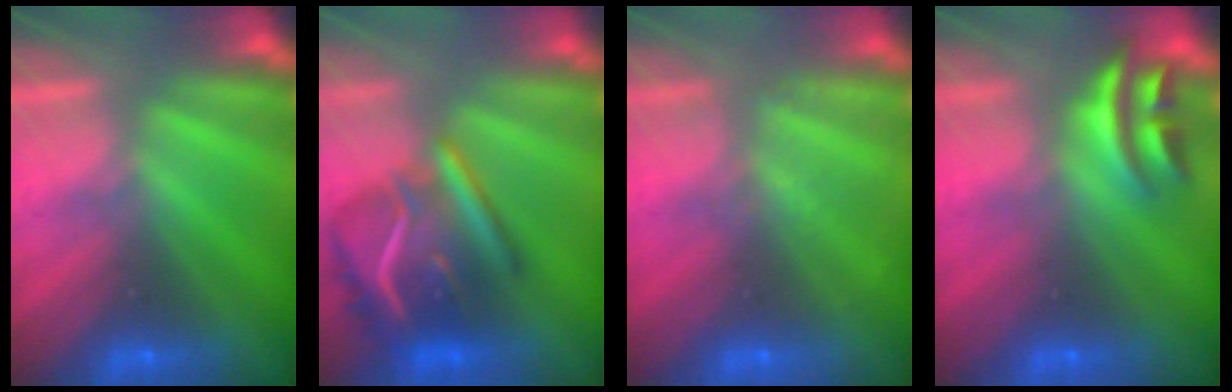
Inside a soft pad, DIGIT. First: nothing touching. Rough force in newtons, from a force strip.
{"total": 7.5}
{"total": 1.9}
{"total": 2.7}